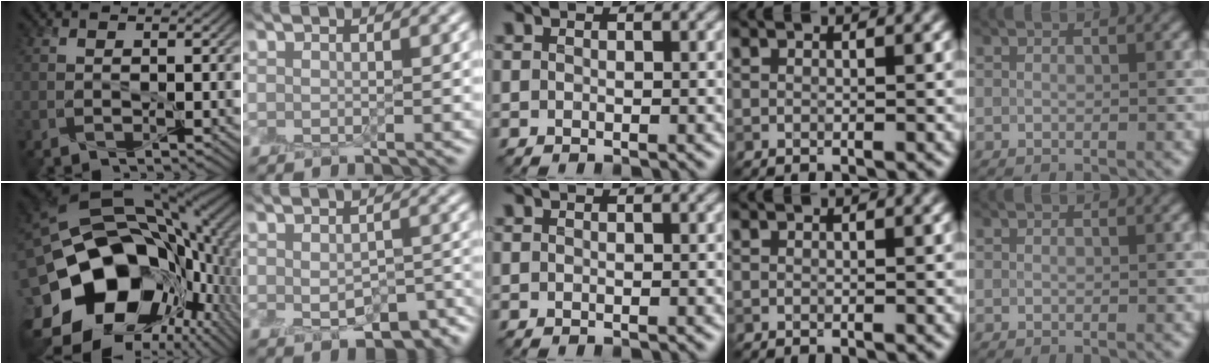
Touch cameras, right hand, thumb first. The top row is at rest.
{"thumb": {"total": 22.9, "force": [-4.7, 16.6, 15.1], "torque": [-0.314, -0.021, -0.075]}, "index": {"total": 5.2, "force": [-2.0, 2.8, 3.9], "torque": [-0.049, -0.004, -0.015]}}